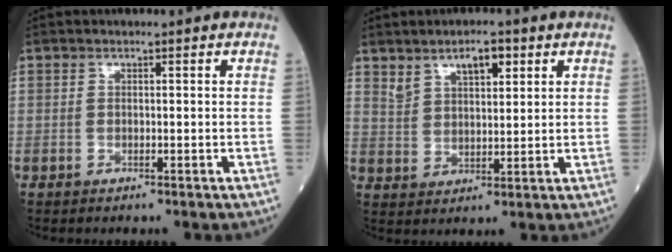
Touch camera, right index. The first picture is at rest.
{"total": 5.6, "force": [3.6, 2.3, 3.7], "torque": [-0.066, 0.007, 0.067]}